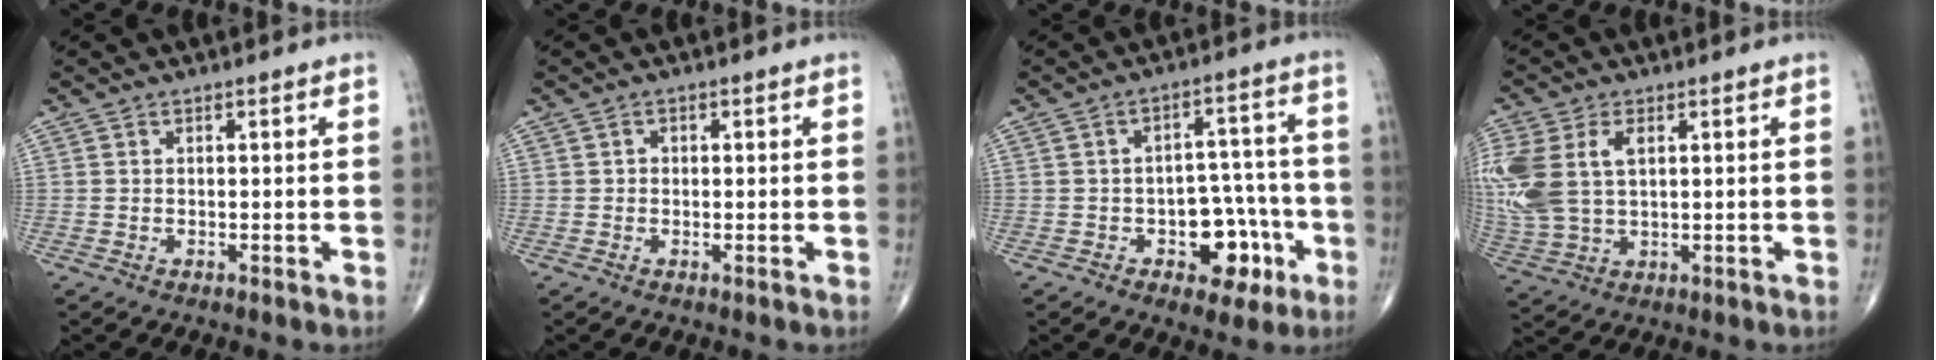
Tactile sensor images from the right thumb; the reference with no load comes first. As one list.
[{"total": 0.9, "force": [0.0, 0.8, 0.3], "torque": [0.001, 0.002, -0.002]}, {"total": 10.4, "force": [-4.0, 6.7, 6.9], "torque": [-0.048, 0.042, -0.050]}, {"total": 15.2, "force": [3.2, 9.6, 11.4], "torque": [-0.294, 0.003, 0.069]}]